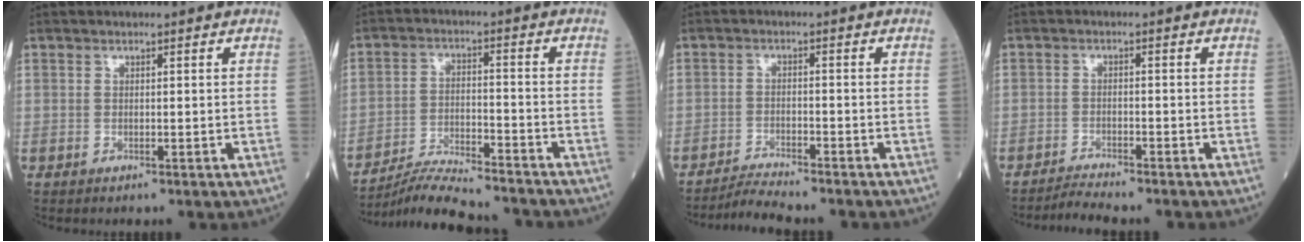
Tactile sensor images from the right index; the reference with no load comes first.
{"total": 12.1, "force": [-11.5, 0.5, 3.6], "torque": [-0.057, -0.001, -0.188]}
{"total": 4.6, "force": [-4.4, -0.5, 1.1], "torque": [-0.022, -0.016, -0.074]}
{"total": 3.4, "force": [-3.3, -0.6, 0.6], "torque": [-0.015, -0.013, -0.055]}